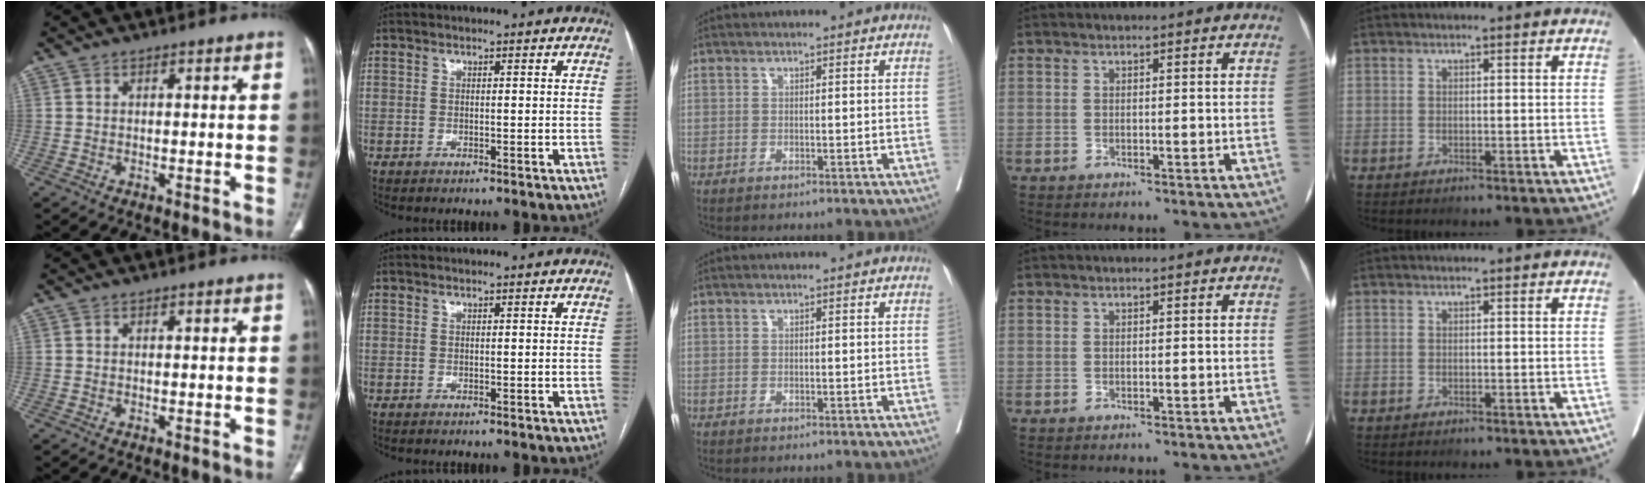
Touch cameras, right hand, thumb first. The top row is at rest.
{}